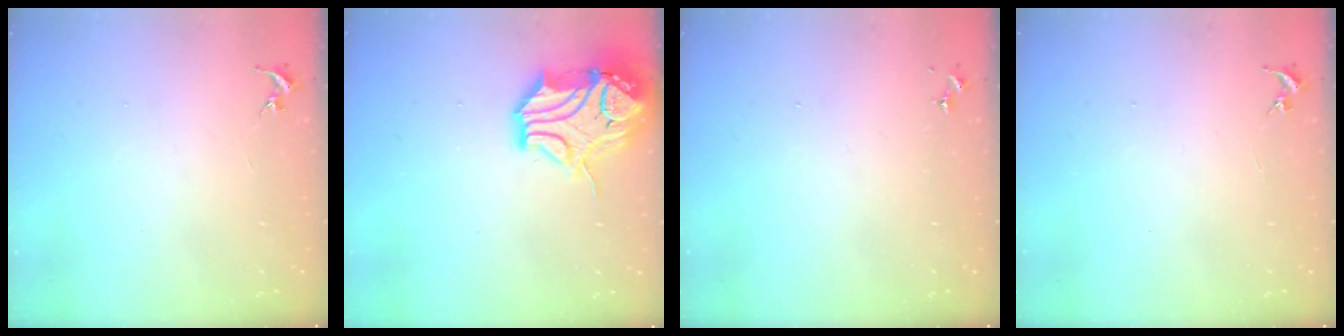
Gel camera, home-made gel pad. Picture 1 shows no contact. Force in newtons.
{"total": 17.2, "press": 17.1, "slide": 2.0}
{"total": 0.0}
{"total": 0.0}